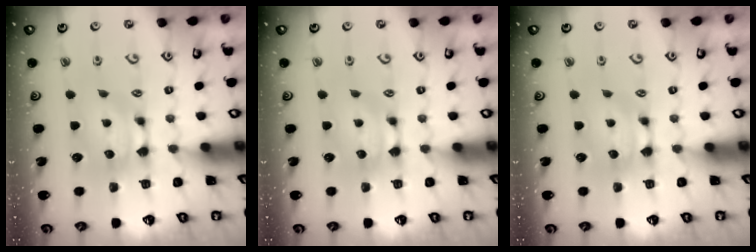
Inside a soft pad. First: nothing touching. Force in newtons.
{"total": 0.0}
{"total": 0.0}